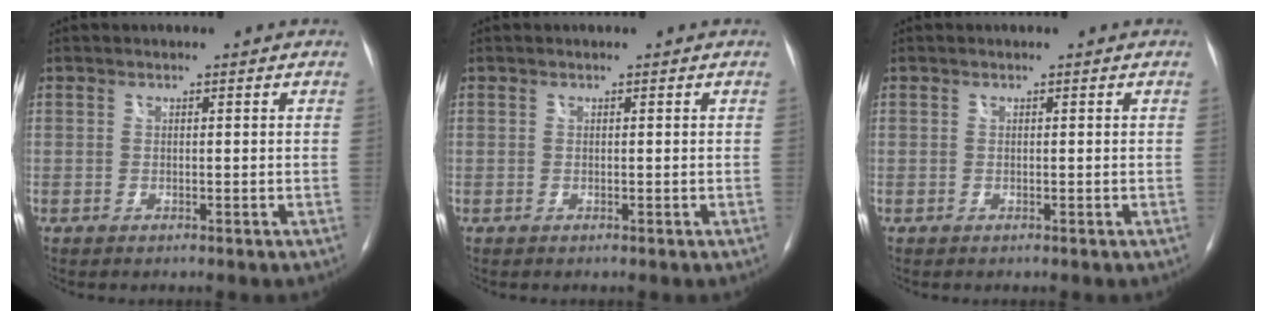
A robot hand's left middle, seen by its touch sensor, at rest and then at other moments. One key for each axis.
{"total": 0.0}
{"total": 0.0}